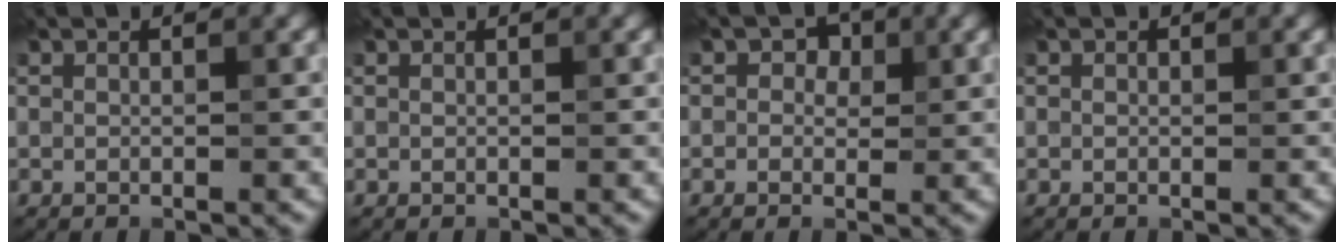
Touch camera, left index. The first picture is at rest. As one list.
[{"total": 0.0}, {"total": 2.4, "force": [0.8, 1.9, 1.2], "torque": [-0.001, 0.002, -0.008]}, {"total": 0.0}]